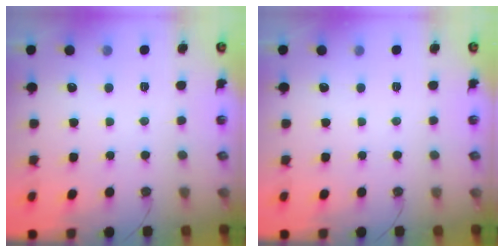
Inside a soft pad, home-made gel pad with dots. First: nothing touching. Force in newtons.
{"total": 0.0}